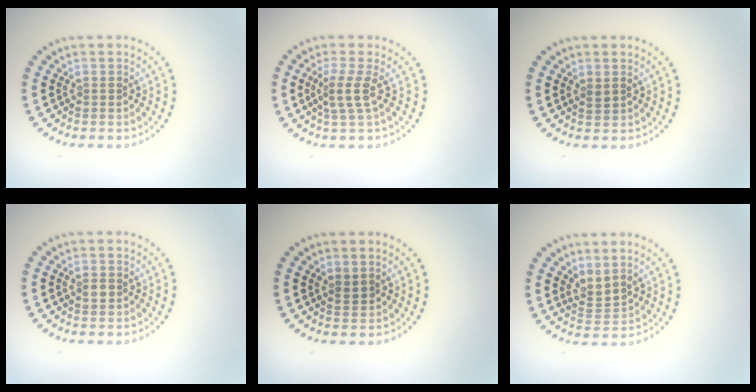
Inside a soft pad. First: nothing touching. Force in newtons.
{"total": 2.2, "press": 1.5, "slide": 1.6}
{"total": 0.8, "press": 0.7, "slide": 0.3}
{"total": 1.2, "press": 1.2, "slide": 0.2}
{"total": 1.1, "press": 1.0, "slide": 0.5}
{"total": 2.1, "press": 1.4, "slide": 1.5}